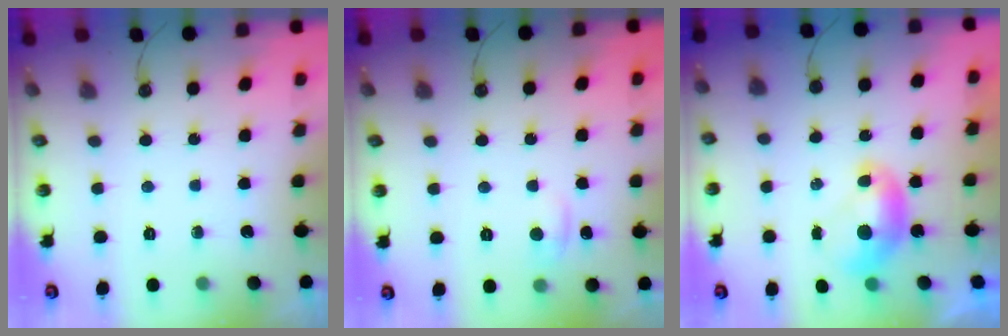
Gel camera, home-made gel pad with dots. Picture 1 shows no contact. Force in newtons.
{"total": 0.9, "press": 0.5, "slide": 0.7}
{"total": 0.0}